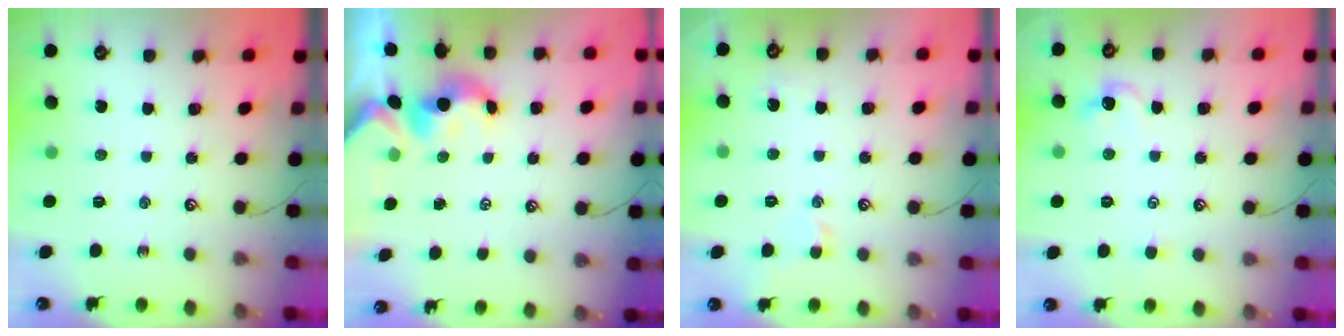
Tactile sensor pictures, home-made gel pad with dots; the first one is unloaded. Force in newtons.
{"total": 1.5, "press": 1.3, "slide": 0.7}
{"total": 2.3, "press": 2.2, "slide": 0.7}
{"total": 1.5, "press": 1.4, "slide": 0.6}